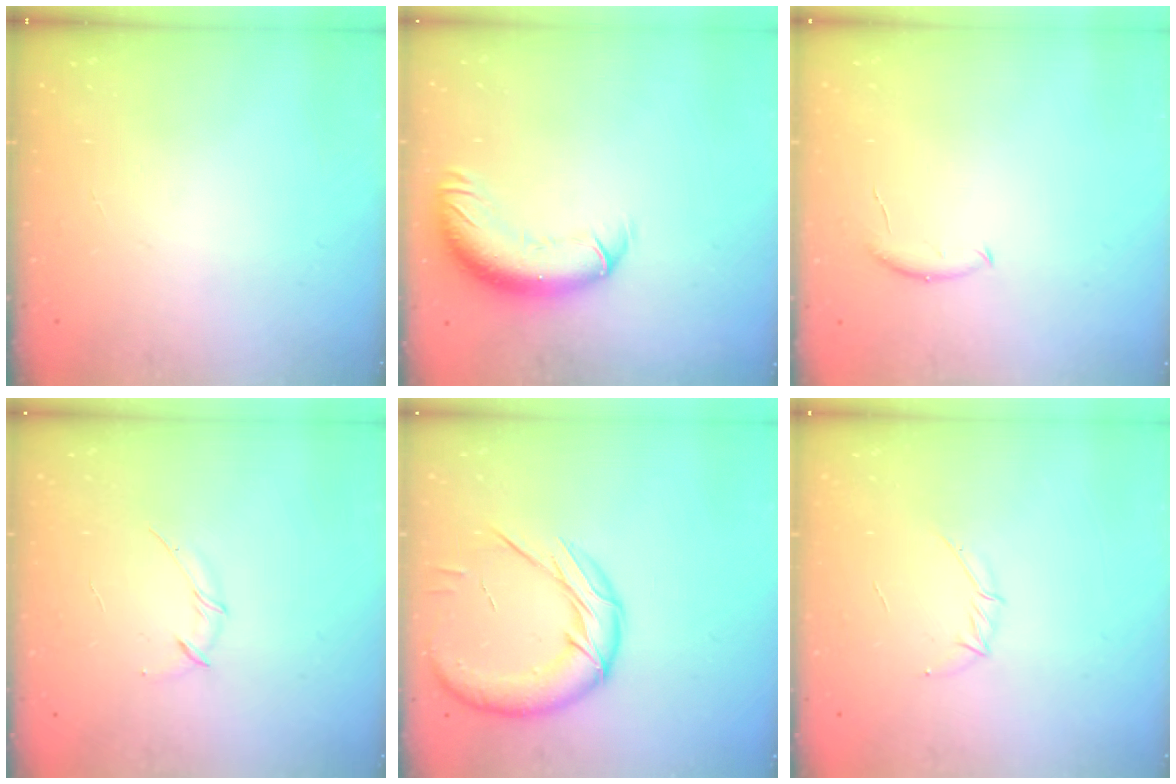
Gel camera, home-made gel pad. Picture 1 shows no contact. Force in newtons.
{"total": 11.7, "press": 11.4, "slide": 2.8}
{"total": 5.3, "press": 5.2, "slide": 0.6}
{"total": 3.0, "press": 2.9, "slide": 0.8}
{"total": 18.4, "press": 18.2, "slide": 2.8}
{"total": 4.1, "press": 3.9, "slide": 1.0}